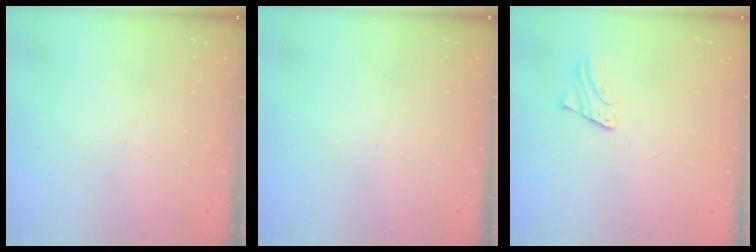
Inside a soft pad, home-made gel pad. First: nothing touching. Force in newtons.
{"total": 0.0}
{"total": 1.3, "press": 1.3, "slide": 0.1}